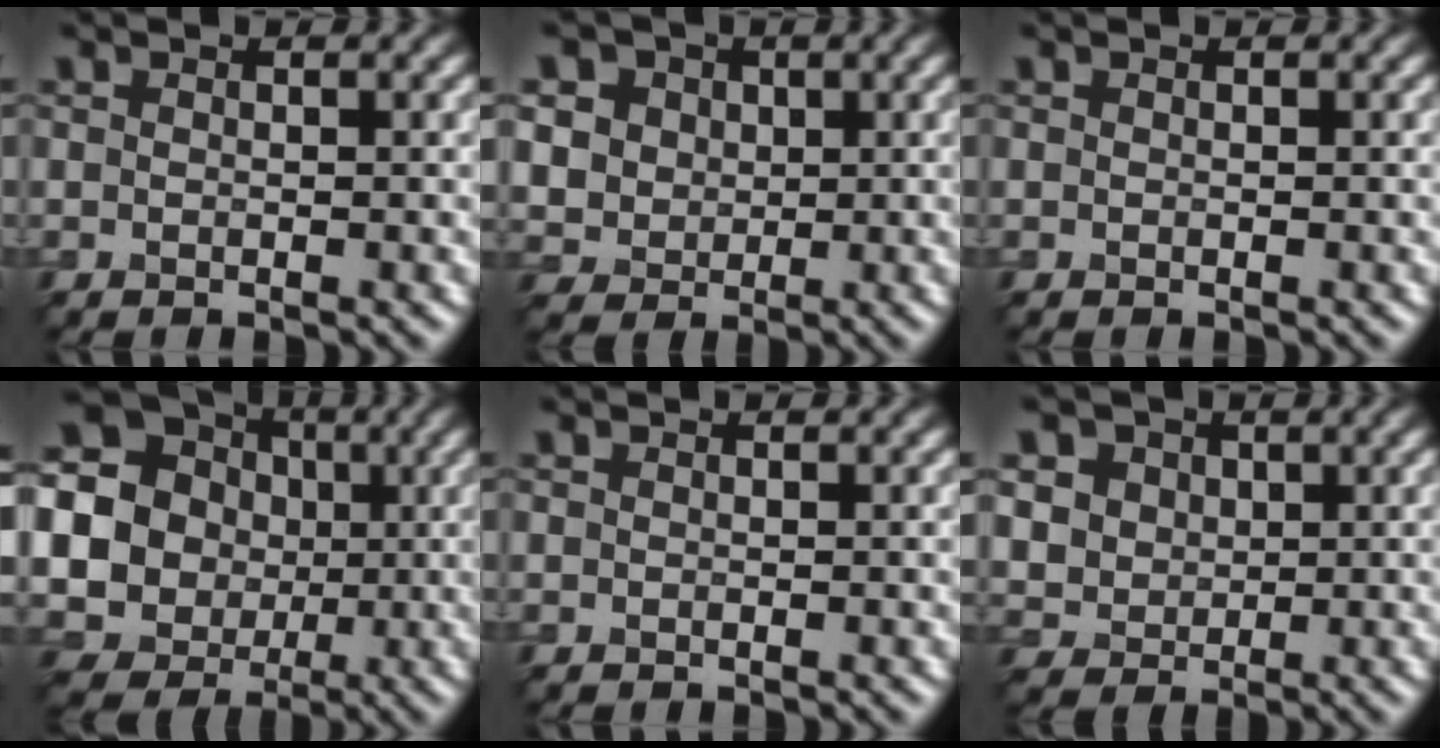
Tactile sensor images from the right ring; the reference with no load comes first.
{"total": 7.4, "force": [3.0, 6.0, 3.1], "torque": [-0.079, 0.021, 0.039]}
{"total": 0.0}
{"total": 23.3, "force": [1.5, 22.1, 7.1], "torque": [-0.196, 0.008, -0.018]}
{"total": 0.0}
{"total": 6.0, "force": [2.5, 4.8, 2.4], "torque": [-0.075, 0.013, 0.042]}